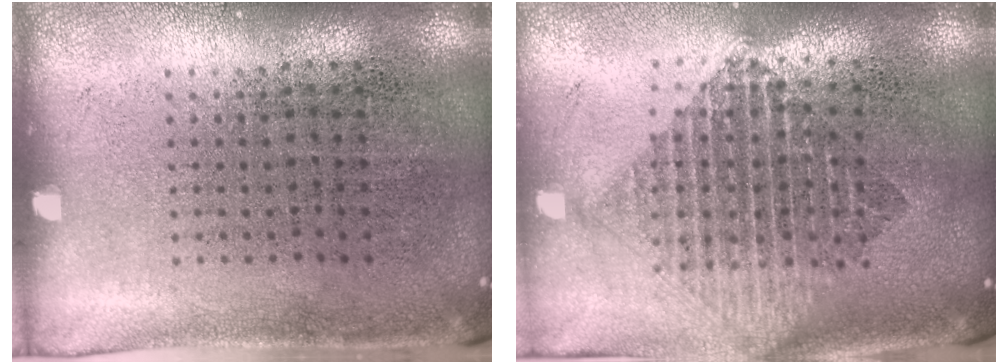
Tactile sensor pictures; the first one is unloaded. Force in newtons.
{"total": 2.0, "press": 1.6, "slide": 1.1}